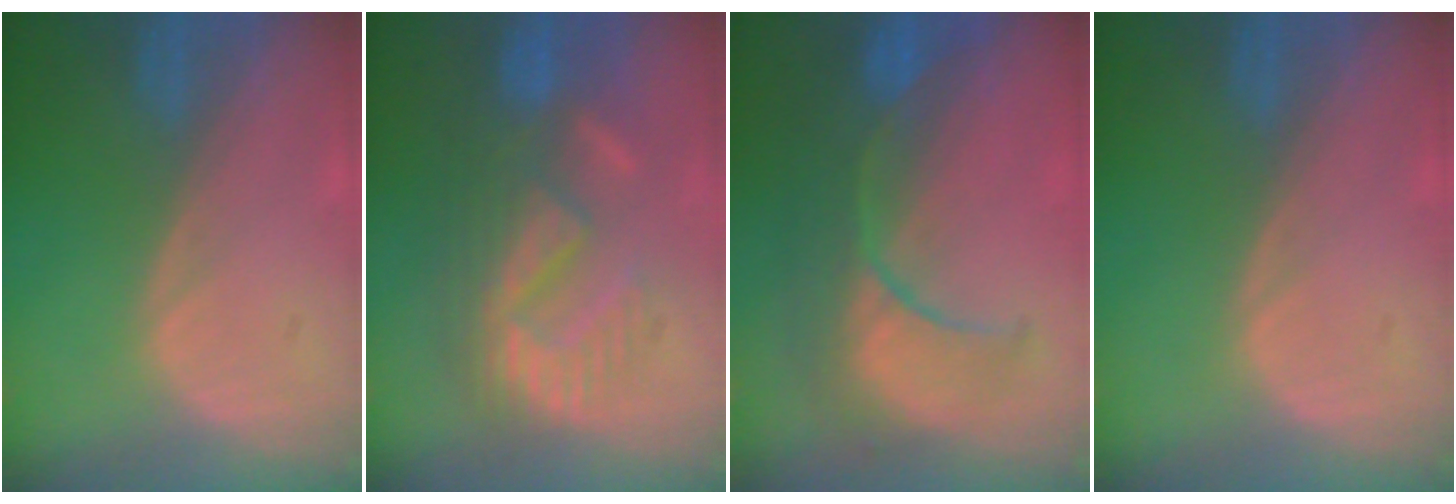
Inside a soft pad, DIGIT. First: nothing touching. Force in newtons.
{"total": 9.0, "press": 8.9, "slide": 1.8}
{"total": 9.9, "press": 9.1, "slide": 3.9}
{"total": 0.0}